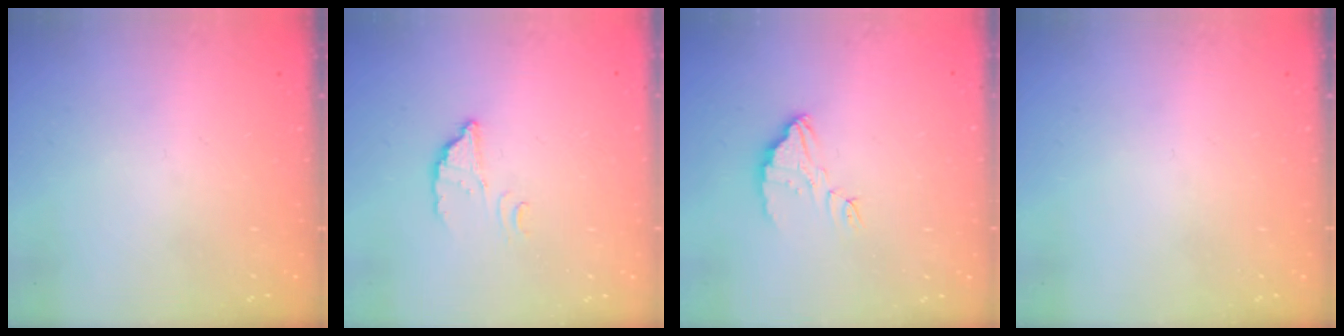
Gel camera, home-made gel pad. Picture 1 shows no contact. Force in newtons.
{"total": 2.8, "press": 2.8, "slide": 0.1}
{"total": 3.6, "press": 3.6, "slide": 0.2}
{"total": 0.0}